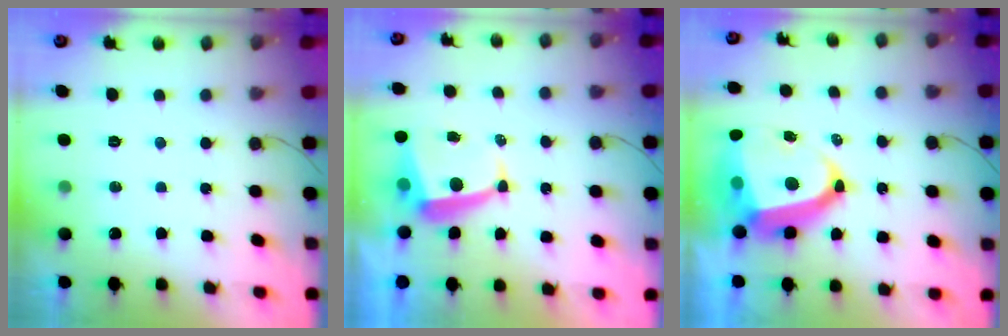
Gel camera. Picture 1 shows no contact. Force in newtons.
{"total": 5.9, "press": 5.9, "slide": 0.3}
{"total": 17.8, "press": 17.7, "slide": 2.1}